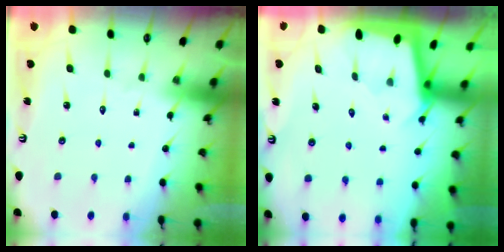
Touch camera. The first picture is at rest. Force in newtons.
{"total": 2.3, "press": 2.3, "slide": 0.1}